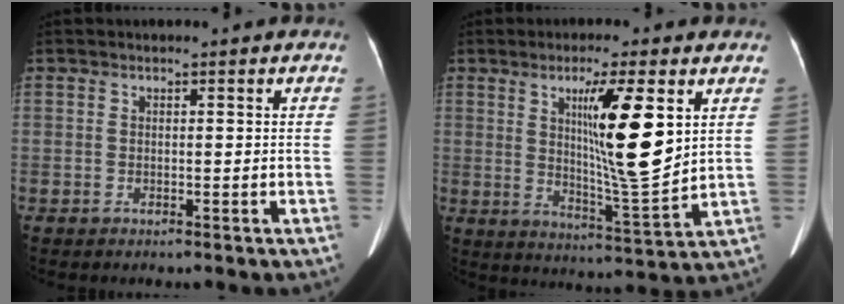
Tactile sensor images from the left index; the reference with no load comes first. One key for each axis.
{"total": 11.7, "fx": 3.6, "fy": 0.6, "fz": 11.1, "tx": -0.187, "ty": -0.019, "tz": 0.062}